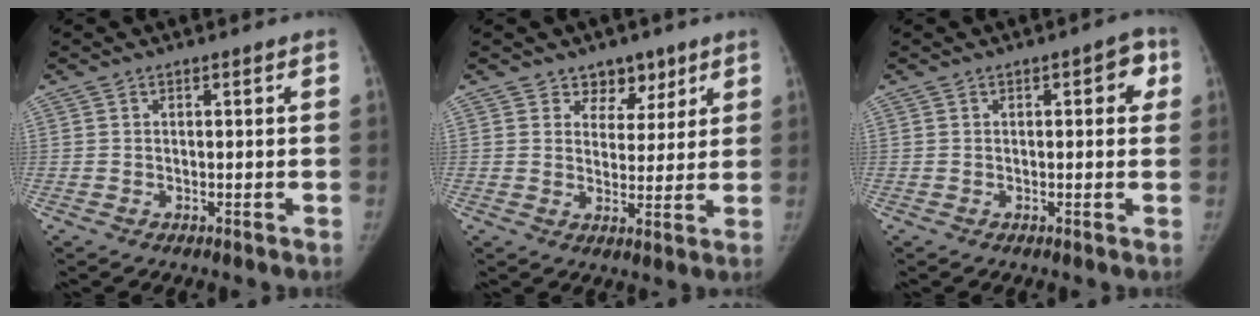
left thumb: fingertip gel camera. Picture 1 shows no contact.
{"total": 5.7, "force": [3.9, 4.0, 1.1], "torque": [0.023, -0.021, 0.059]}
{"total": 3.7, "force": [1.1, 1.8, 3.0], "torque": [-0.014, 0.004, 0.005]}